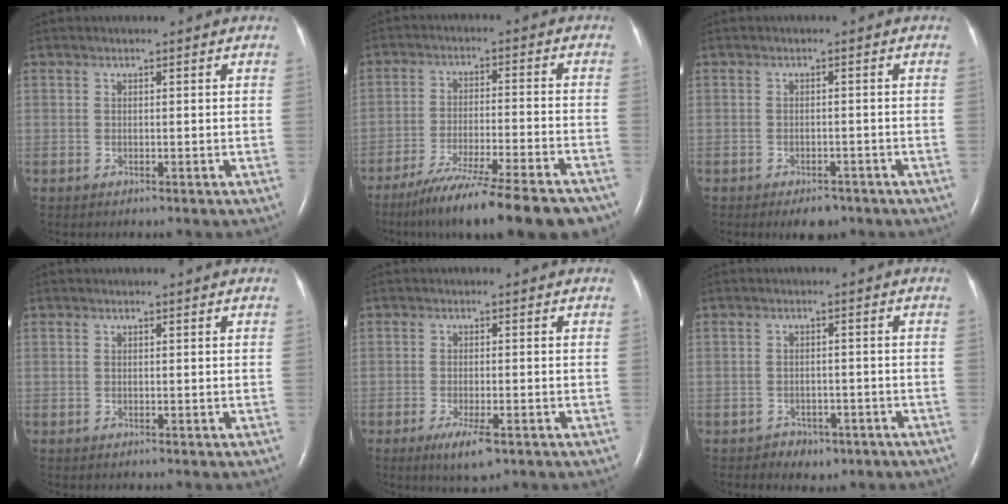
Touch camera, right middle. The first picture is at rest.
{"total": 19.1, "force": [-15.7, 1.0, 10.8], "torque": [-0.125, -0.037, -0.236]}
{"total": 3.3, "force": [-2.4, 1.6, 1.6], "torque": [-0.020, 0.000, -0.027]}
{"total": 0.0}
{"total": 4.7, "force": [-2.6, 1.1, 3.8], "torque": [-0.073, -0.010, -0.039]}
{"total": 3.3, "force": [-2.2, 2.3, 0.8], "torque": [-0.013, 0.009, -0.022]}